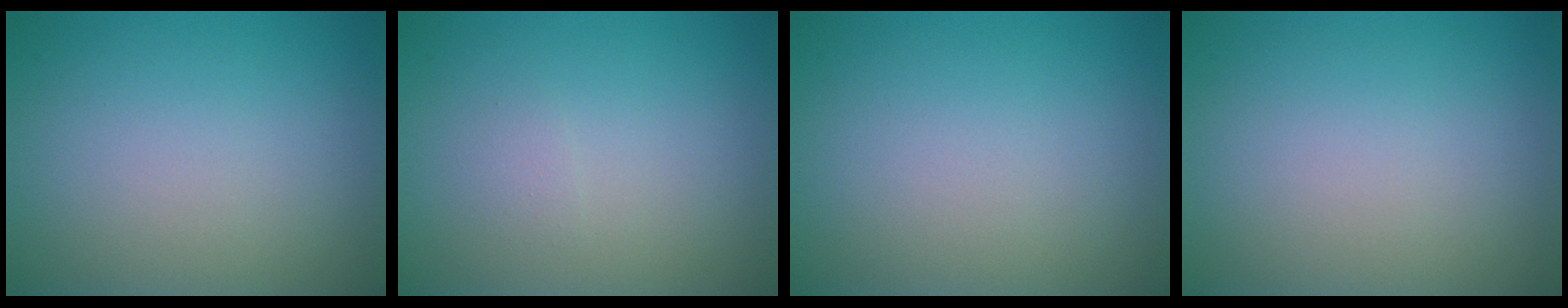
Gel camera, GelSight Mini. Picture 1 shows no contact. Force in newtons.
{"total": 0.7, "press": 0.7, "slide": 0.0}
{"total": 0.0}
{"total": 0.0}